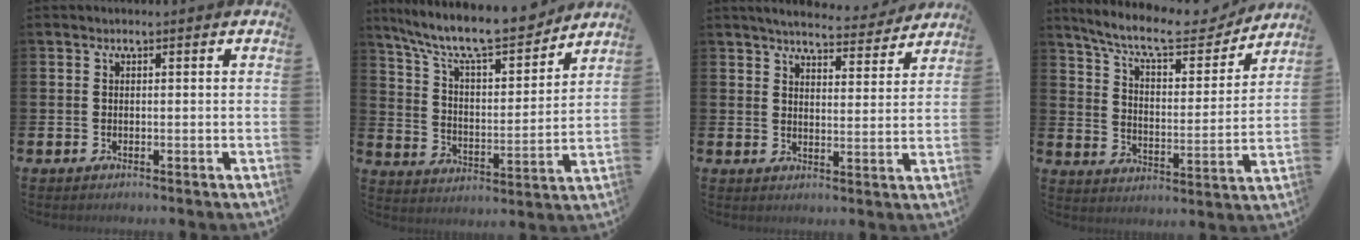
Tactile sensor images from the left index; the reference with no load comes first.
{"total": 10.9, "force": [9.9, 2.1, 4.2], "torque": [-0.106, -0.071, 0.167]}
{"total": 5.2, "force": [5.1, 0.7, 1.0], "torque": [-0.022, -0.036, 0.086]}
{"total": 10.1, "force": [9.0, 2.2, 4.0], "torque": [-0.099, -0.058, 0.152]}